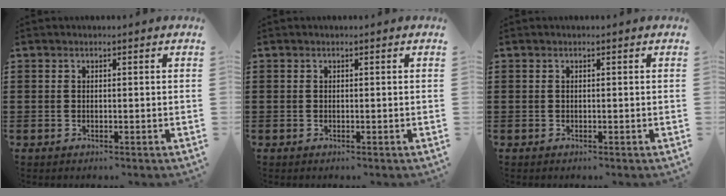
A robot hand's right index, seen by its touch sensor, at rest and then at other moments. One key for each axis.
{"total": 0.0}
{"total": 0.0}